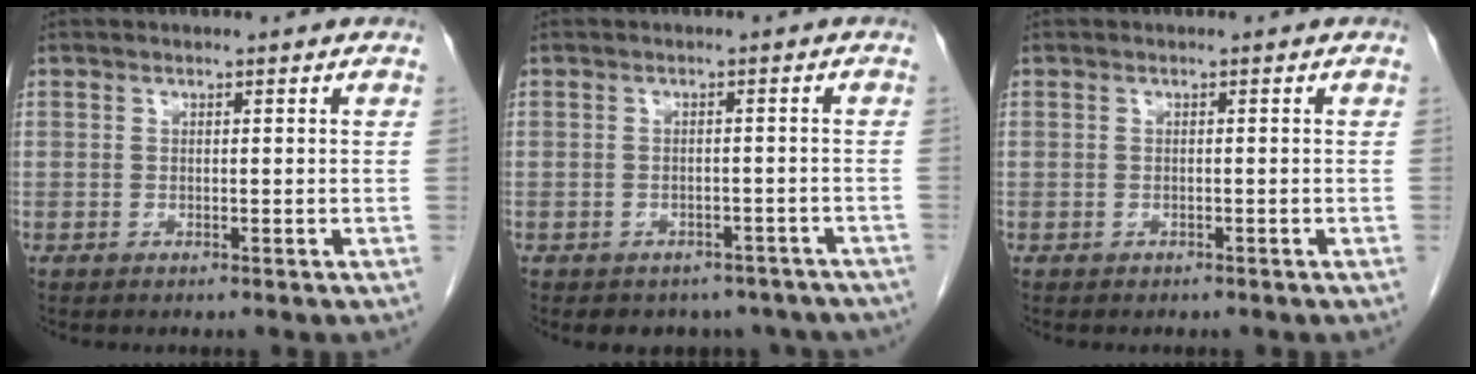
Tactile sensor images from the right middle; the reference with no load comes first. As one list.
[{"total": 9.7, "force": [-7.9, 5.2, 2.2], "torque": [-0.020, 0.002, -0.081]}, {"total": 0.7, "force": [-0.6, 0.3, 0.2], "torque": [-0.017, -0.001, -0.007]}]